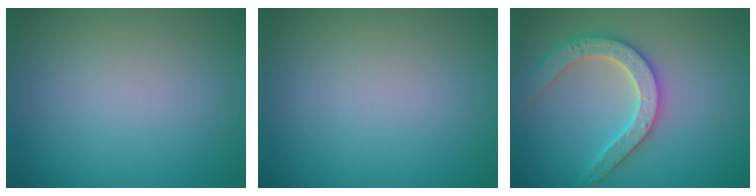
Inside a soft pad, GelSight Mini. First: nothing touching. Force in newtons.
{"total": 0.0}
{"total": 4.0, "press": 3.9, "slide": 0.9}